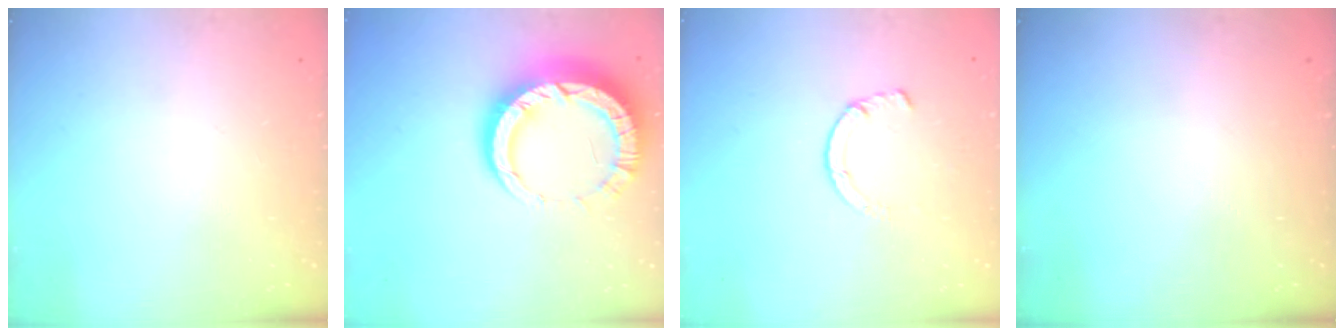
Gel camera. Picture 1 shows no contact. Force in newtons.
{"total": 12.4, "press": 12.3, "slide": 1.2}
{"total": 1.5, "press": 1.5, "slide": 0.3}
{"total": 0.0}